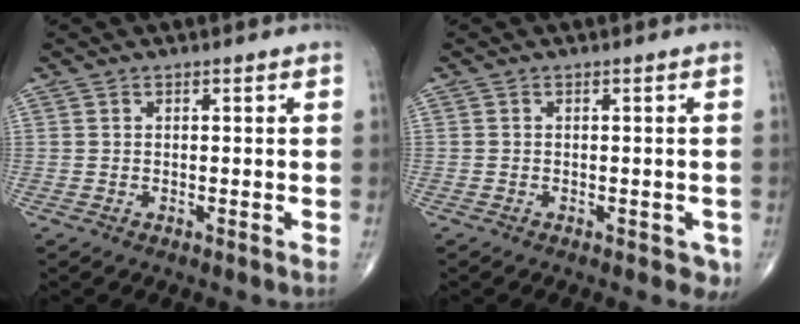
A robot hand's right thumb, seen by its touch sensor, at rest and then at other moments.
{"total": 2.7, "force": [-1.2, 1.4, 1.9], "torque": [-0.004, 0.000, -0.015]}